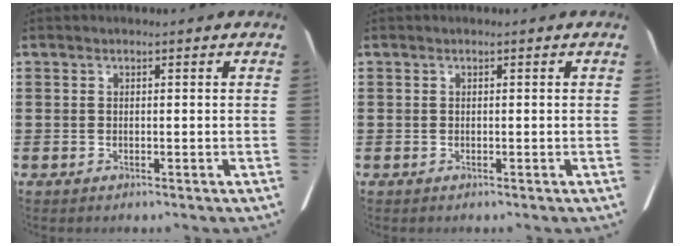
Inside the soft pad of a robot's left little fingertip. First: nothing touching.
{"total": 0.0}